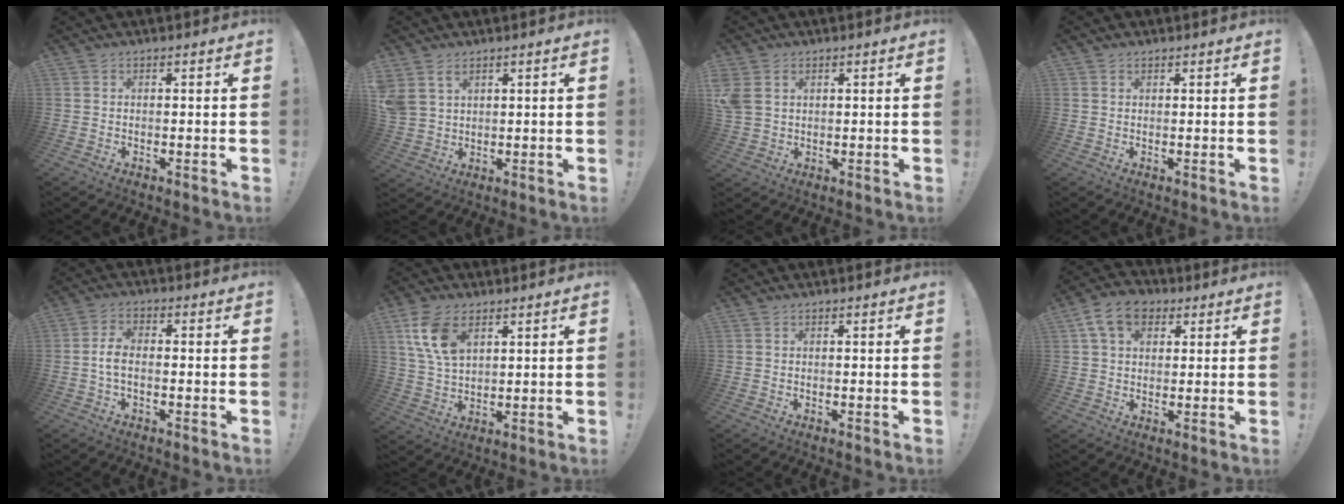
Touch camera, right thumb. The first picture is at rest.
{"total": 5.2, "force": [3.1, 3.7, 2.1], "torque": [-0.037, -0.011, 0.064]}
{"total": 5.6, "force": [2.0, 4.3, 3.0], "torque": [-0.075, -0.004, 0.040]}
{"total": 0.9, "force": [0.7, 0.5, 0.1], "torque": [0.004, -0.002, 0.013]}
{"total": 5.2, "force": [-1.0, 2.5, 4.4], "torque": [-0.095, 0.005, -0.016]}
{"total": 10.9, "force": [5.3, 6.4, 7.1], "torque": [-0.143, -0.010, 0.101]}
{"total": 0.0}
{"total": 10.7, "force": [4.5, 7.3, 6.3], "torque": [-0.104, 0.001, 0.088]}